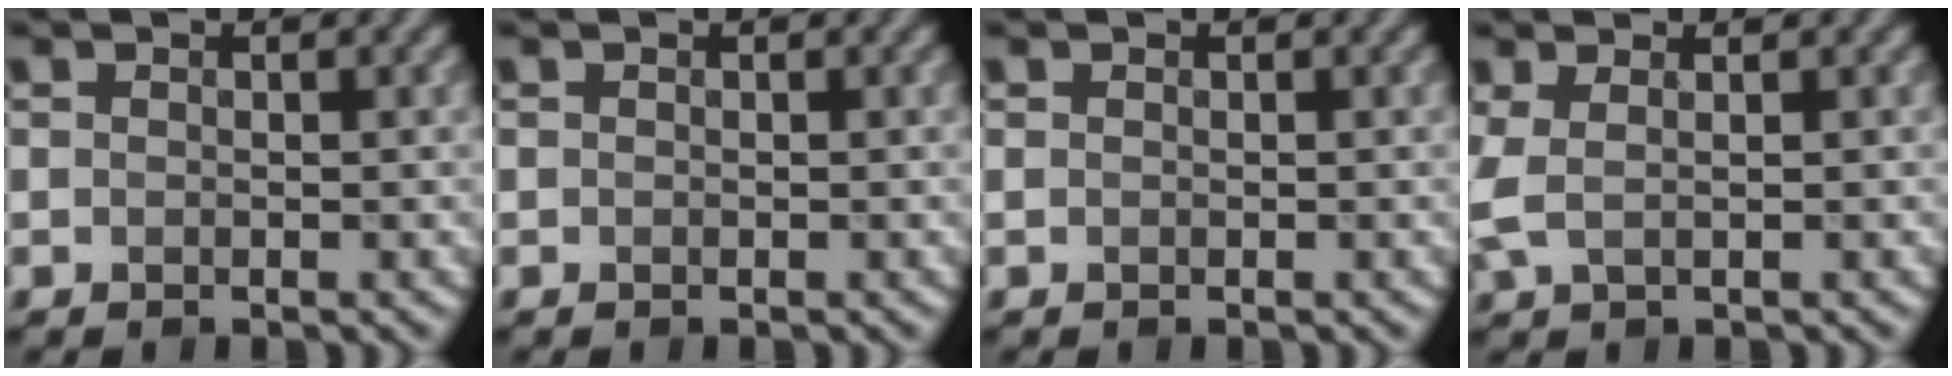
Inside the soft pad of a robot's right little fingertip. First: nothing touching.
{"total": 0.0}
{"total": 0.0}
{"total": 2.4, "force": [0.5, 0.8, 2.2], "torque": [-0.050, 0.007, 0.003]}